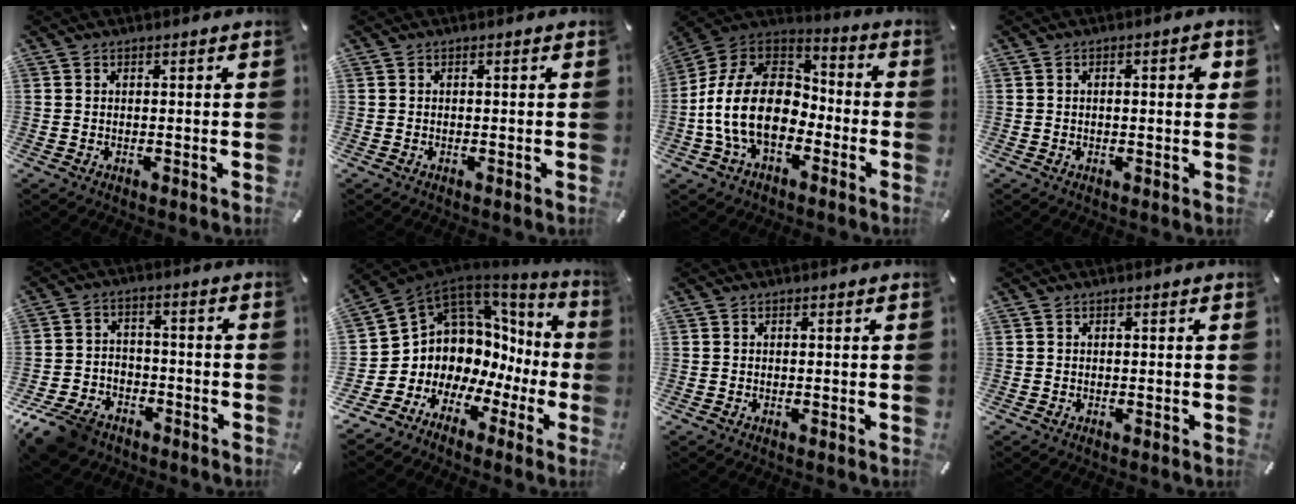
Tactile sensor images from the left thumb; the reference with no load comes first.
{"total": 0.0}
{"total": 17.5, "force": [-5.4, 11.9, 11.6], "torque": [-0.247, 0.035, -0.095]}
{"total": 3.5, "force": [0.4, 1.1, 3.3], "torque": [-0.044, 0.001, 0.001]}
{"total": 10.3, "force": [-7.3, 6.3, 3.6], "torque": [-0.075, 0.046, -0.136]}
{"total": 7.2, "force": [2.5, 6.7, 1.1], "torque": [-0.039, -0.074, 0.057]}
{"total": 0.0}
{"total": 0.0}